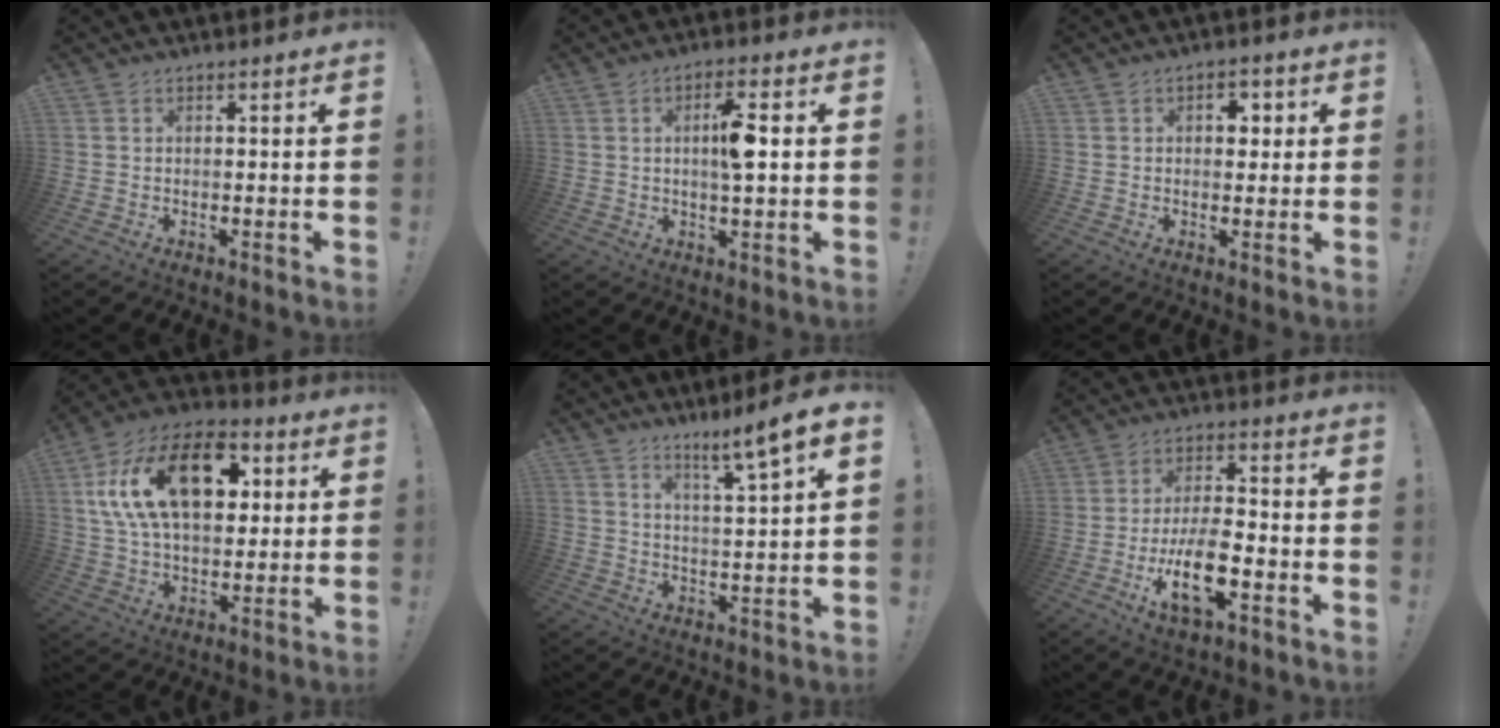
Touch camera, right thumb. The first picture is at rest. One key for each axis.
{"total": 8.3, "fx": 1.1, "fy": 2.3, "fz": 7.9, "tx": -0.120, "ty": 0.001, "tz": 0.011}
{"total": 4.3, "fx": 0.7, "fy": 3.5, "fz": 2.4, "tx": -0.016, "ty": 0.002, "tz": 0.004}
{"total": 22.4, "fx": 6.6, "fy": 13.5, "fz": 16.6, "tx": -0.276, "ty": -0.011, "tz": 0.114}
{"total": 7.9, "fx": 5.4, "fy": -0.5, "fz": 5.8, "tx": -0.082, "ty": -0.043, "tz": 0.080}
{"total": 13.8, "fx": -5.5, "fy": 5.3, "fz": 11.6, "tx": -0.216, "ty": 0.014, "tz": -0.095}